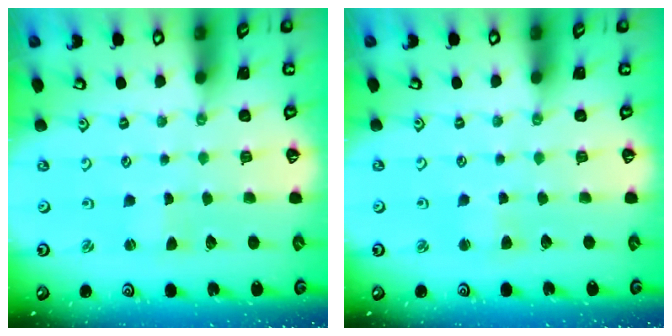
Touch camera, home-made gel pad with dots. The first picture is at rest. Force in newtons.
{"total": 2.0, "press": 1.9, "slide": 0.6}